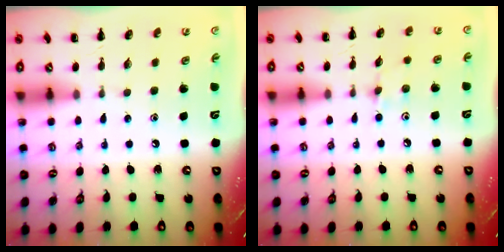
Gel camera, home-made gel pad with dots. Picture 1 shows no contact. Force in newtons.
{"total": 5.5, "press": 5.2, "slide": 1.5}